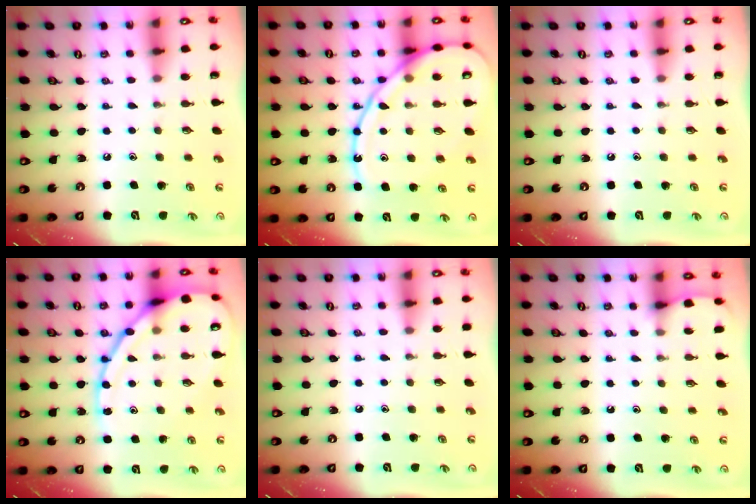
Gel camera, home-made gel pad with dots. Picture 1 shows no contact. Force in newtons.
{"total": 16.9, "press": 16.8, "slide": 1.8}
{"total": 0.0}
{"total": 16.4, "press": 16.3, "slide": 1.5}
{"total": 2.8, "press": 2.7, "slide": 0.4}
{"total": 2.6, "press": 2.6, "slide": 0.3}